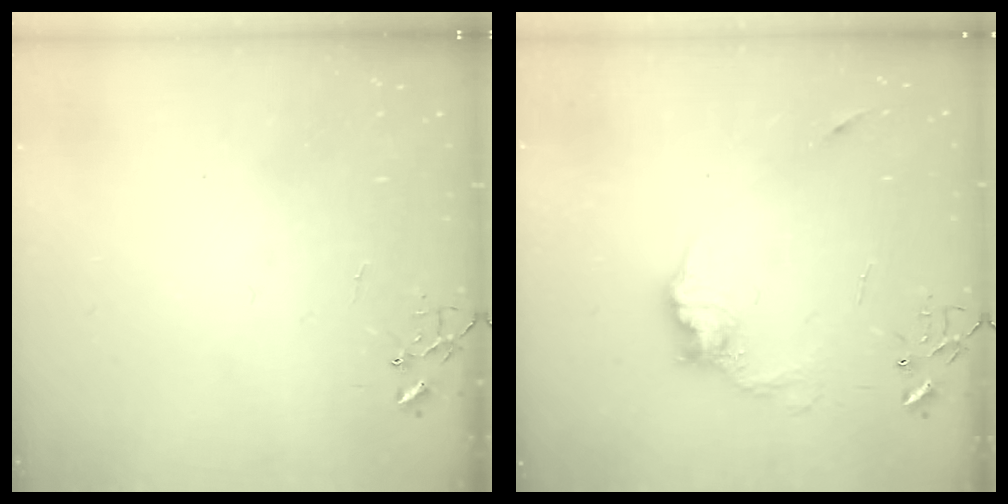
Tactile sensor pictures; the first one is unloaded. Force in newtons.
{"total": 11.5, "press": 11.5, "slide": 0.8}